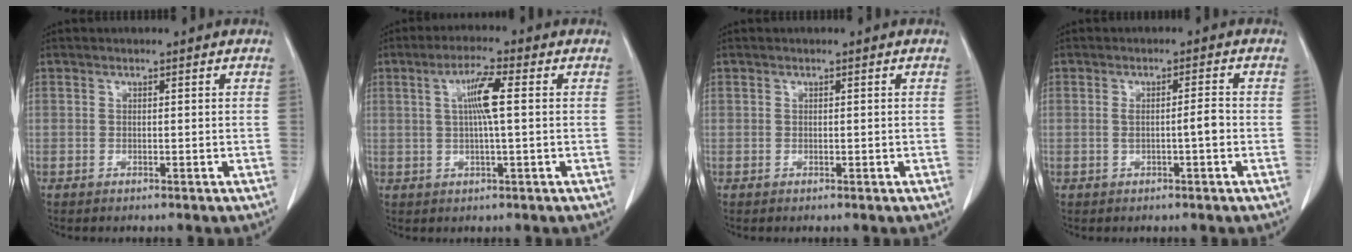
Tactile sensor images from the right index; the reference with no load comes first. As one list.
[{"total": 5.6, "force": [1.0, 0.1, 5.5], "torque": [-0.102, 0.005, 0.018]}, {"total": 0.0}, {"total": 2.8, "force": [-0.5, 0.1, 2.7], "torque": [-0.049, 0.003, -0.006]}]